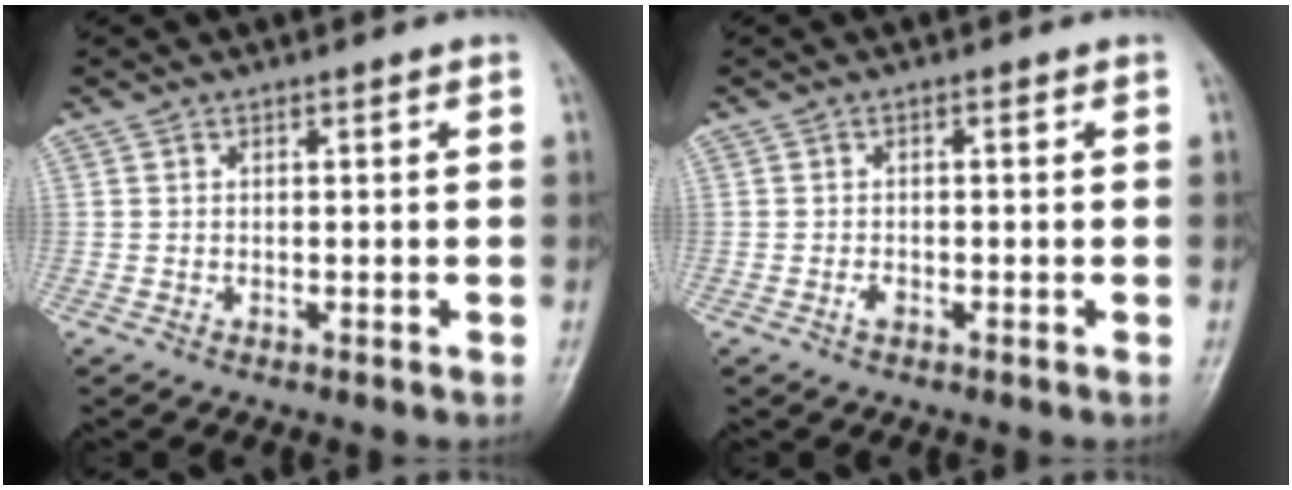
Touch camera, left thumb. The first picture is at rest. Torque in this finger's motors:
{"motor_torque": [-0.13, 0.12, 0.50, 0.25, -0.02]}